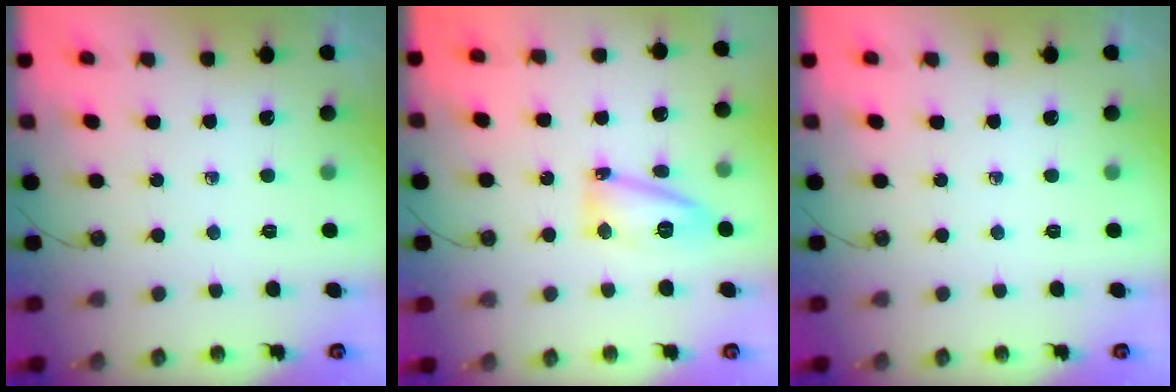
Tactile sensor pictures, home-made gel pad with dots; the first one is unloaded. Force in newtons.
{"total": 12.0, "press": 12.0, "slide": 0.9}
{"total": 0.0}